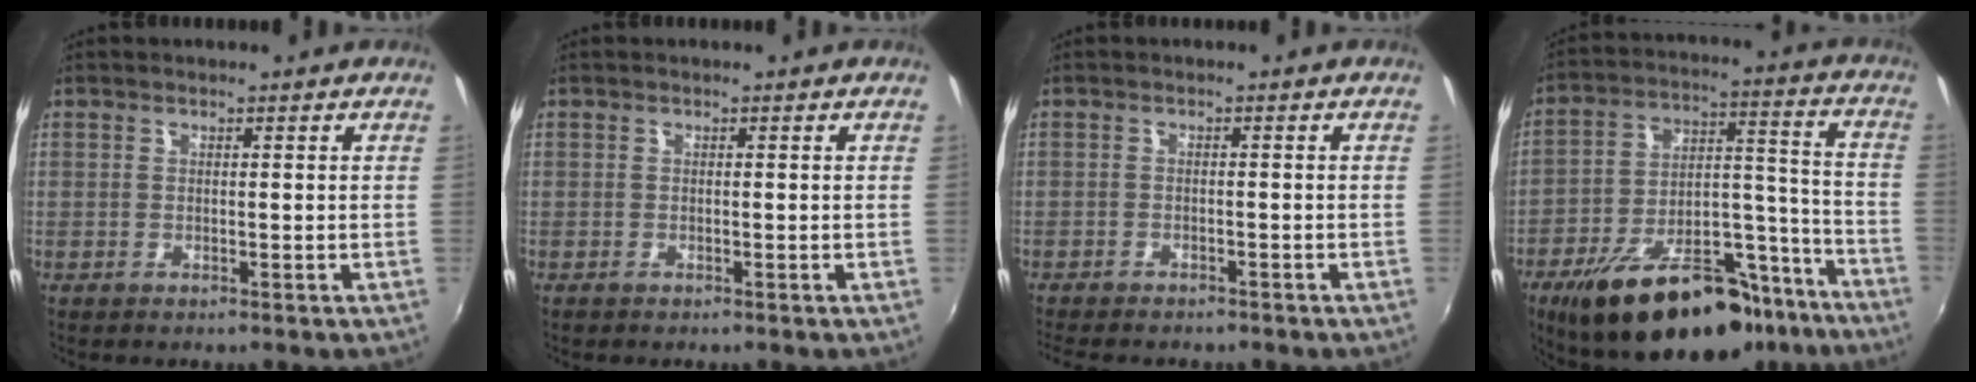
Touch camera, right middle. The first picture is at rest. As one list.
[{"total": 0.0}, {"total": 6.3, "force": [-5.5, 1.7, 2.6], "torque": [-0.065, -0.019, -0.083]}, {"total": 26.9, "force": [-19.1, 11.4, 15.2], "torque": [-0.252, 0.024, -0.265]}]